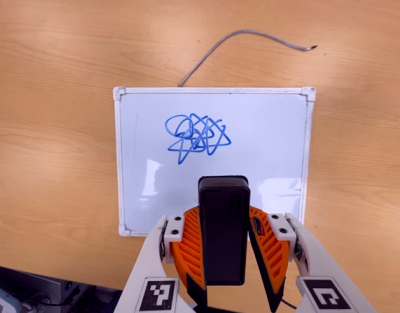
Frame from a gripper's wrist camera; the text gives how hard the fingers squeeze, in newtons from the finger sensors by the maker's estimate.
{"total": 6.0, "left": 5.2, "right": 6.9}